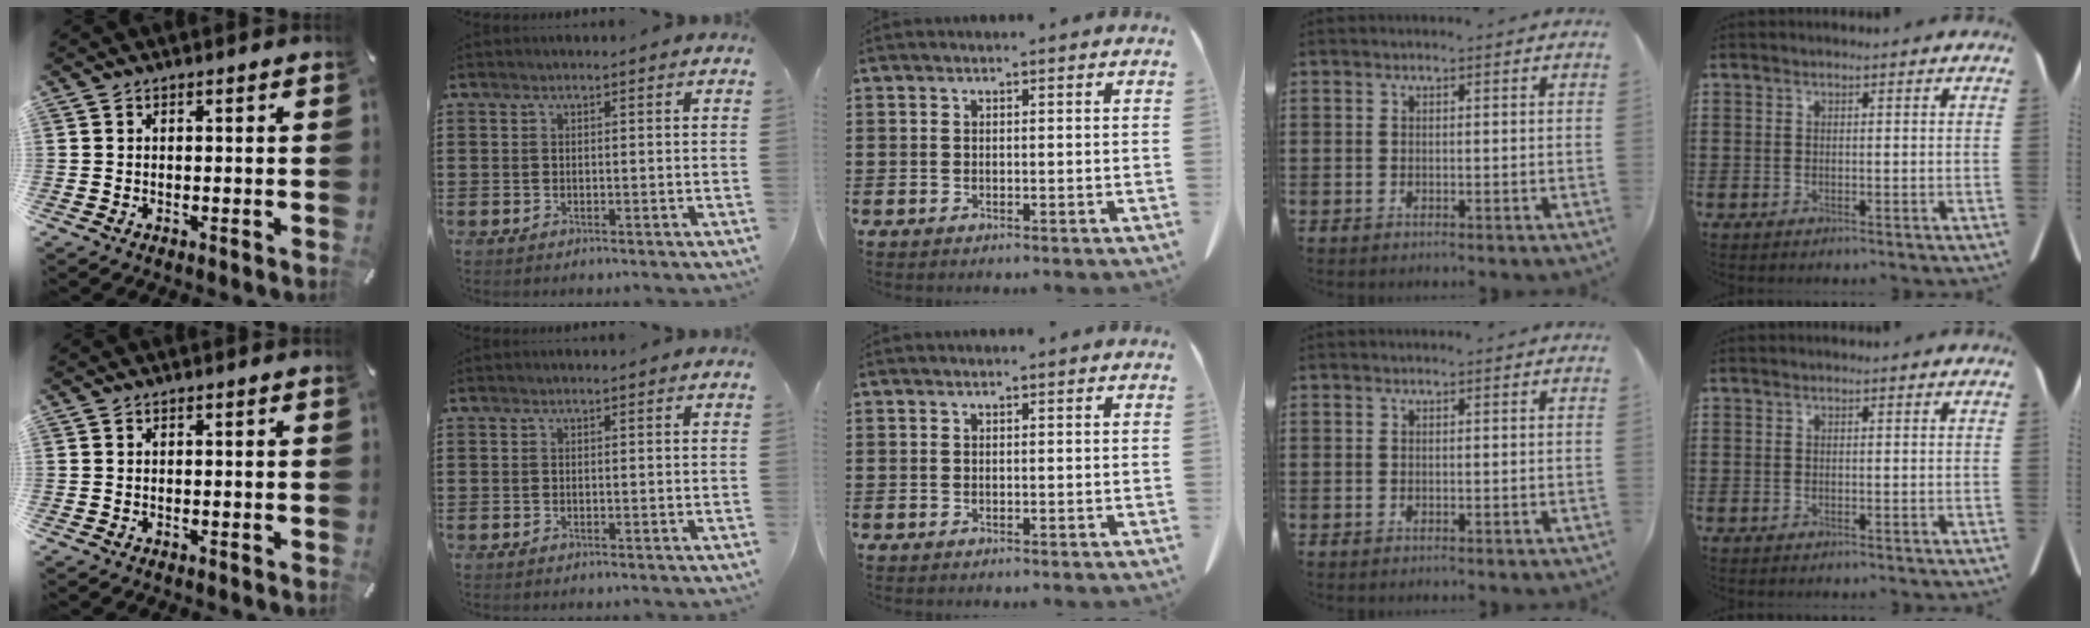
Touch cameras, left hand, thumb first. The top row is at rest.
{}